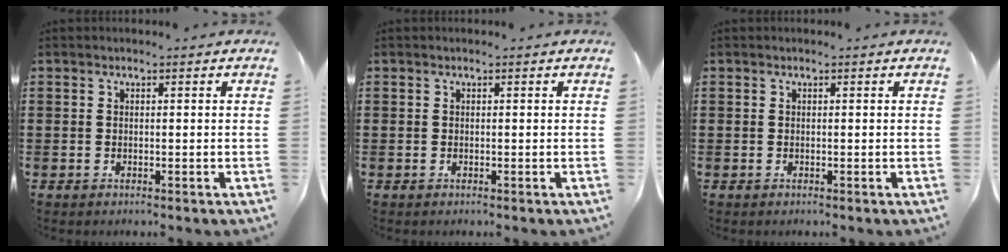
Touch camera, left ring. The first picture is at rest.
{"total": 0.0}
{"total": 0.0}